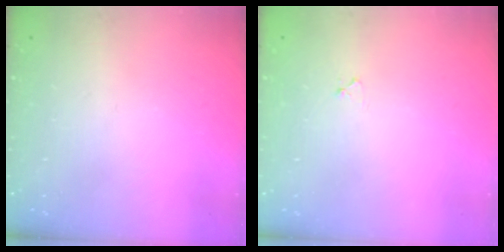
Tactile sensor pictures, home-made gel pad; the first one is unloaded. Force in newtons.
{"total": 3.4, "press": 3.4, "slide": 0.4}